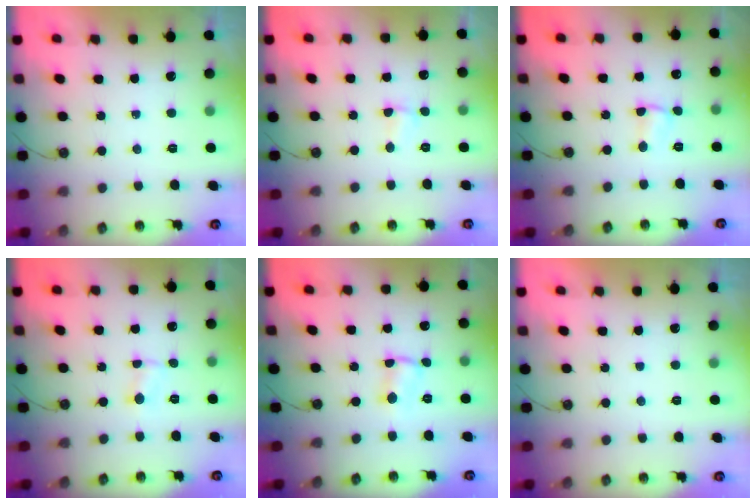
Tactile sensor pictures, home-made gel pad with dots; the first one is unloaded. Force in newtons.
{"total": 2.3, "press": 1.9, "slide": 1.4}
{"total": 2.9, "press": 0.9, "slide": 2.7}
{"total": 1.6, "press": 1.5, "slide": 0.4}
{"total": 1.3, "press": 1.3, "slide": 0.5}
{"total": 0.0}